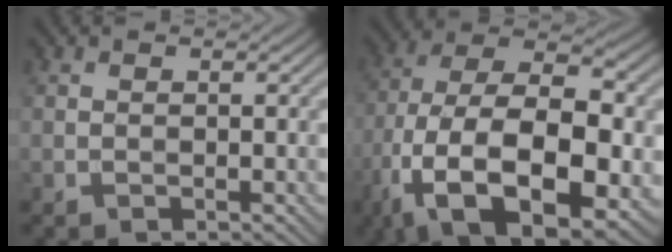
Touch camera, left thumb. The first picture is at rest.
{"total": 17.9, "force": [-7.0, 9.2, 13.7], "torque": [-0.264, -0.016, -0.120]}